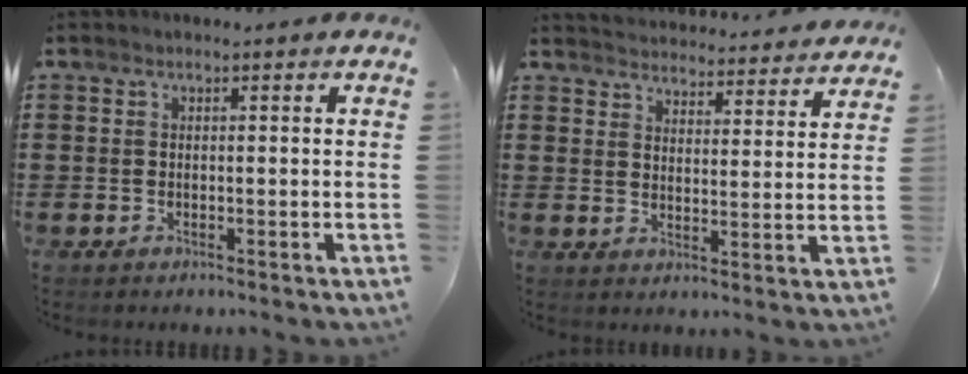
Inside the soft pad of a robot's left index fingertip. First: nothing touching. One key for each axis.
{"total": 3.9, "fx": 3.9, "fy": -0.1, "fz": -0.4, "tx": -0.003, "ty": -0.034, "tz": 0.064}